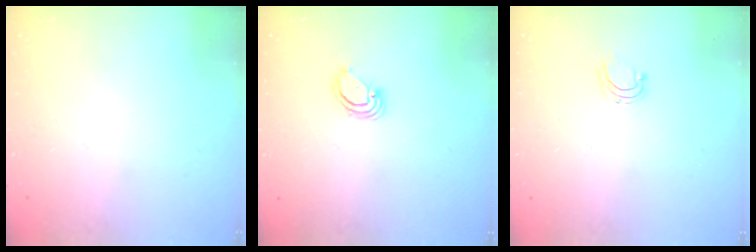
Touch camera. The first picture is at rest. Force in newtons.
{"total": 2.9, "press": 2.9, "slide": 0.2}
{"total": 4.3, "press": 4.3, "slide": 0.3}